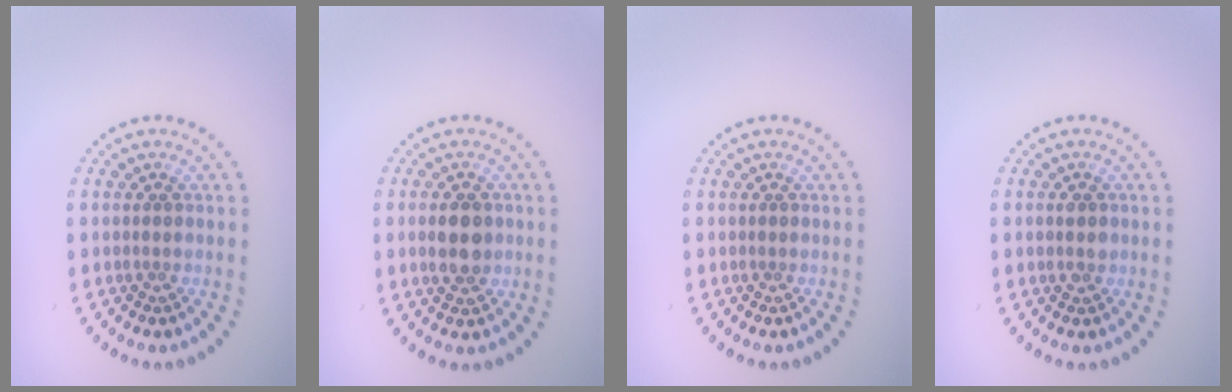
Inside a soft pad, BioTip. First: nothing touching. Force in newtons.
{"total": 3.4, "press": 3.4, "slide": 0.2}
{"total": 0.0}
{"total": 1.6, "press": 1.6, "slide": 0.1}